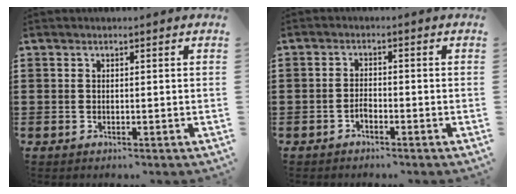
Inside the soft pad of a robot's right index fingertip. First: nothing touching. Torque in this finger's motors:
{"motor_torque": [1.53, 0.60, 0.07, -0.03]}